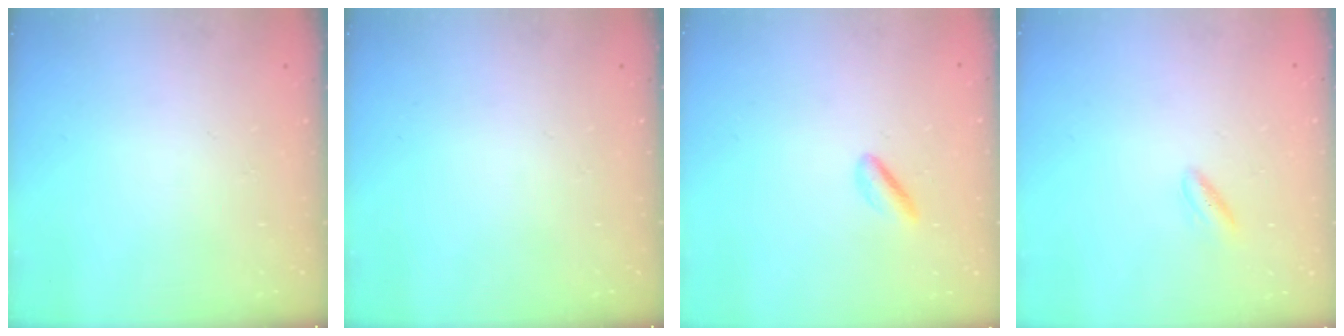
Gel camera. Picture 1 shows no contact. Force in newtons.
{"total": 0.0}
{"total": 1.8, "press": 1.5, "slide": 0.9}
{"total": 3.0, "press": 2.9, "slide": 0.6}